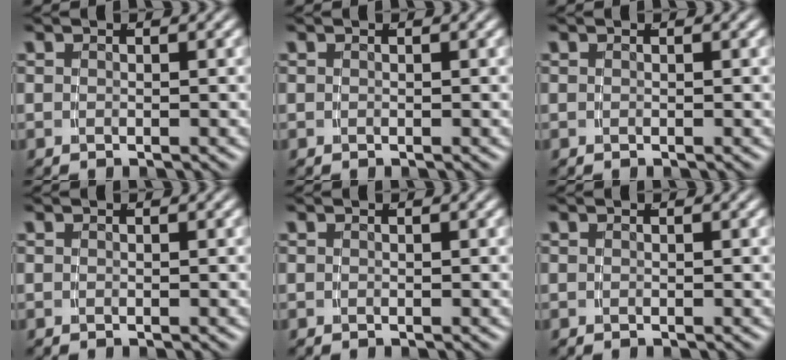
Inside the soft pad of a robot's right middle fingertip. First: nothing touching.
{"total": 0.0}
{"total": 0.0}
{"total": 0.0}
{"total": 0.0}
{"total": 0.0}